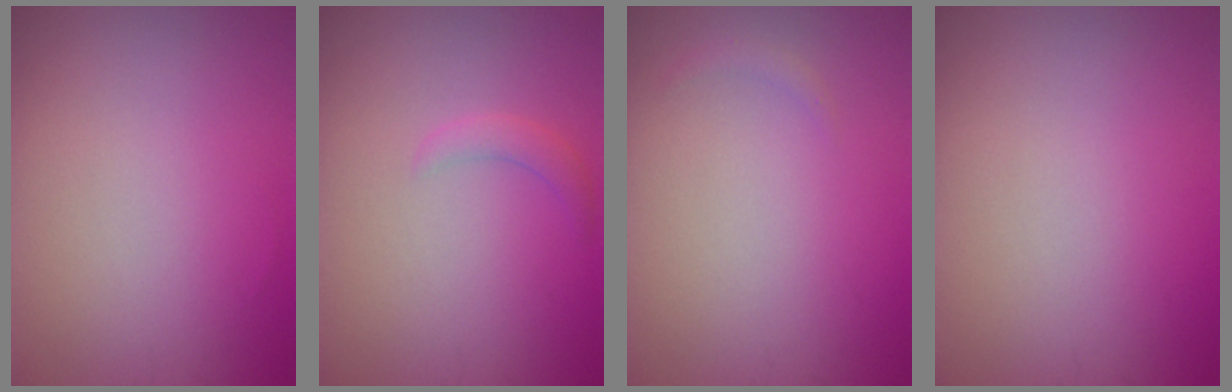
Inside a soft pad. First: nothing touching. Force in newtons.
{"total": 1.4, "press": 1.4, "slide": 0.1}
{"total": 0.6, "press": 0.6, "slide": 0.0}
{"total": 0.0}